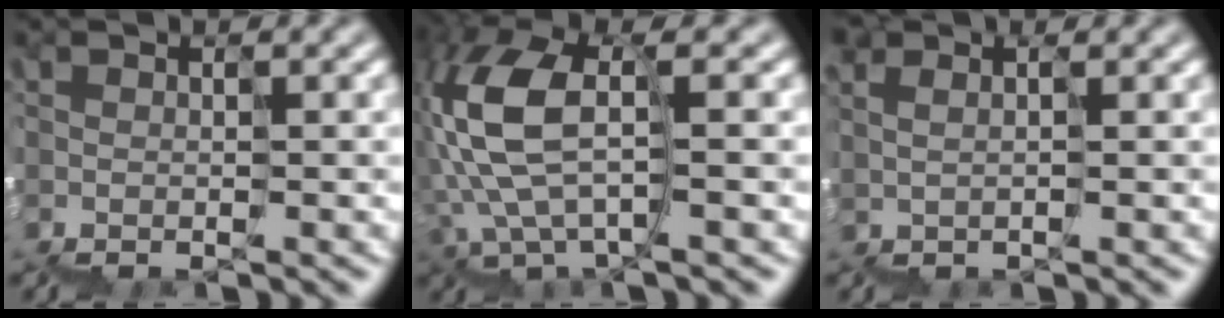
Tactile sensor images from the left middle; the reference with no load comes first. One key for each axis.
{"total": 5.6, "fx": 1.0, "fy": 2.2, "fz": 5.1, "tx": -0.139, "ty": 0.027, "tz": 0.018}
{"total": 1.4, "fx": 0.9, "fy": 0.6, "fz": 0.9, "tx": 0.004, "ty": 0.016, "tz": 0.020}